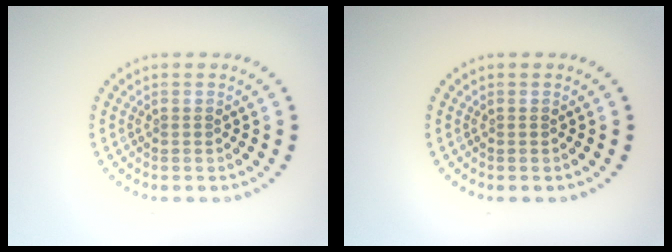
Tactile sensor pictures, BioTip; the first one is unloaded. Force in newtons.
{"total": 0.0}